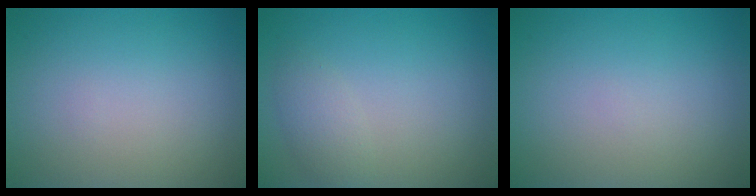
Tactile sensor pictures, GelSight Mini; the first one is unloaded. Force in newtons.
{"total": 1.8, "press": 1.8, "slide": 0.1}
{"total": 0.0}